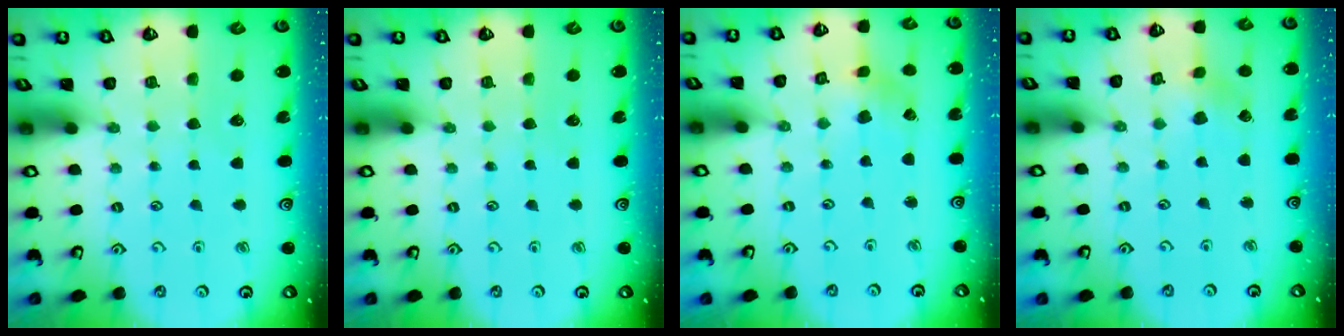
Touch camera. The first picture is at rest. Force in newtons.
{"total": 0.0}
{"total": 1.4, "press": 1.4, "slide": 0.2}
{"total": 2.6, "press": 2.6, "slide": 0.3}